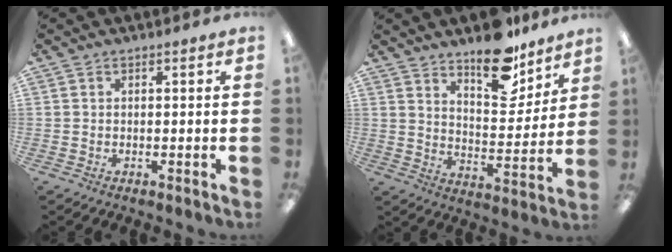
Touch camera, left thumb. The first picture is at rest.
{"total": 15.4, "force": [11.9, 6.4, 7.4], "torque": [-0.094, -0.079, 0.207]}